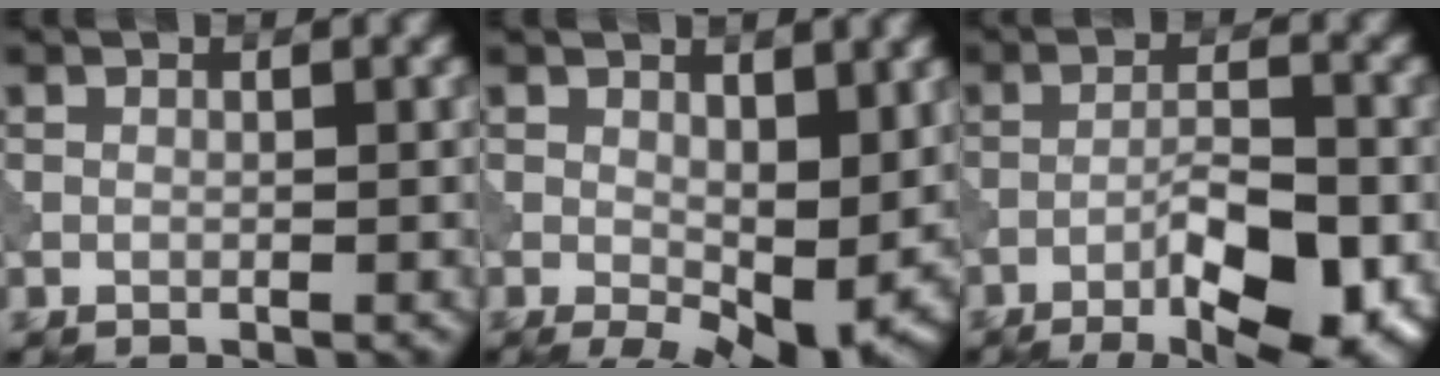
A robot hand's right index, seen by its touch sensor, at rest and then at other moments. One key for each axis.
{"total": 7.4, "fx": 0.0, "fy": 3.9, "fz": 6.3, "tx": -0.092, "ty": -0.021, "tz": 0.013}
{"total": 8.4, "fx": -4.3, "fy": 2.4, "fz": 6.8, "tx": -0.106, "ty": 0.001, "tz": -0.062}